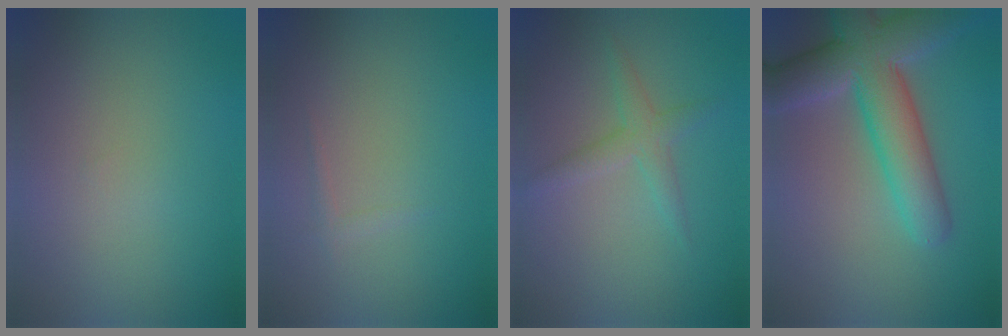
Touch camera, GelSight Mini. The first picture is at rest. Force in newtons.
{"total": 0.7, "press": 0.7, "slide": 0.0}
{"total": 2.0, "press": 2.0, "slide": 0.2}
{"total": 8.3, "press": 8.3, "slide": 0.5}